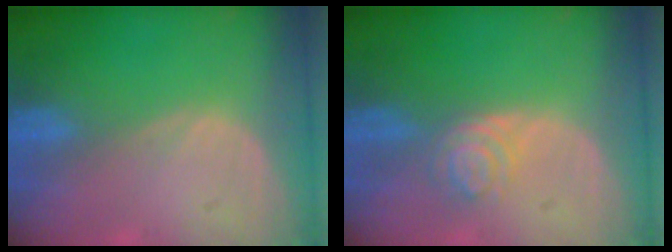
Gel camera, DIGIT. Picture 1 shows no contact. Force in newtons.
{"total": 4.3, "press": 3.7, "slide": 2.2}